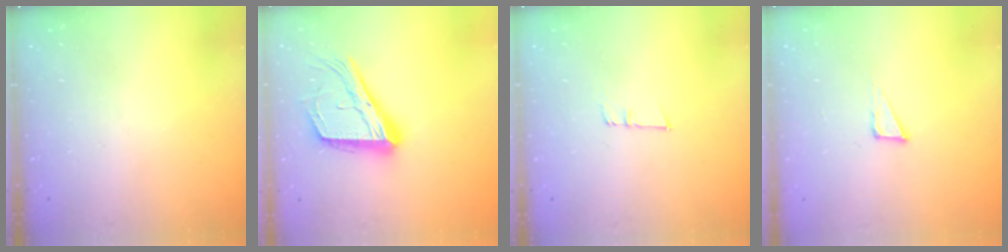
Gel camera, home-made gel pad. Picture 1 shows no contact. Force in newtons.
{"total": 21.0, "press": 20.9, "slide": 2.7}
{"total": 6.0, "press": 5.6, "slide": 2.1}
{"total": 4.0, "press": 3.9, "slide": 0.8}